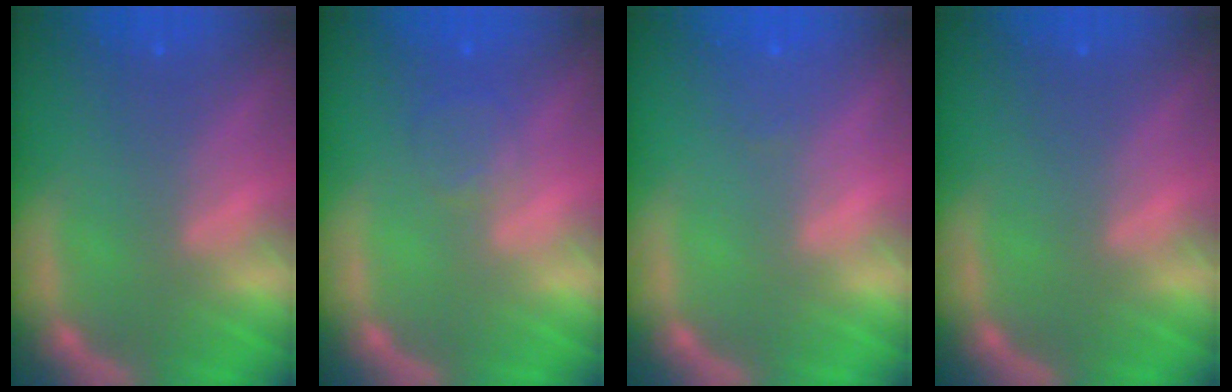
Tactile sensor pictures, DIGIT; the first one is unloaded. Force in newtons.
{"total": 2.0}
{"total": 1.0}
{"total": 0.0}